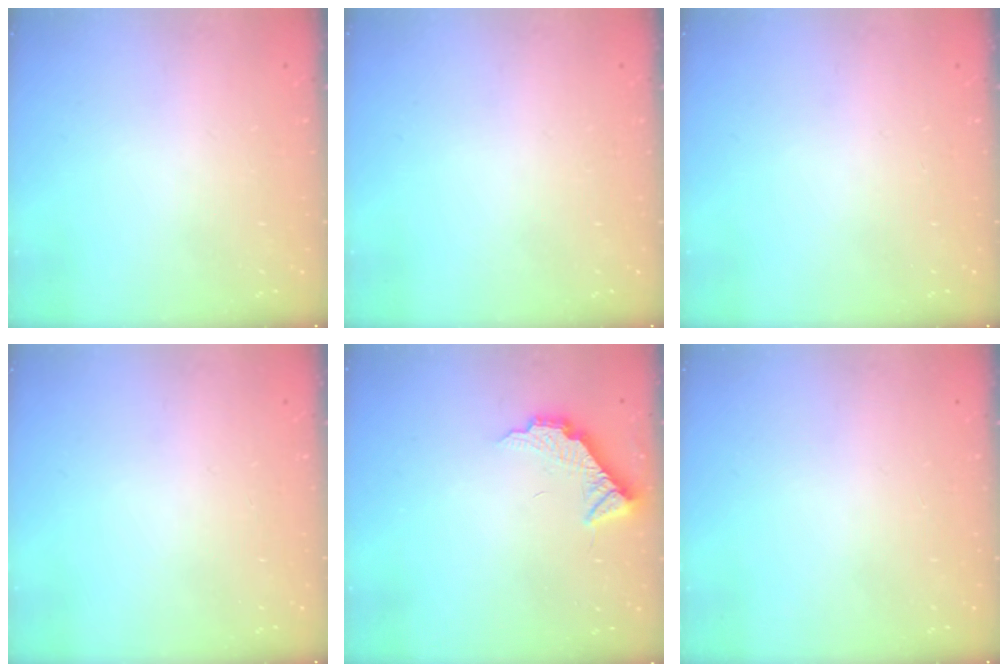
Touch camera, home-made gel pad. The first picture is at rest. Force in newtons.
{"total": 0.0}
{"total": 0.0}
{"total": 0.0}
{"total": 10.3, "press": 10.3, "slide": 0.2}
{"total": 0.0}